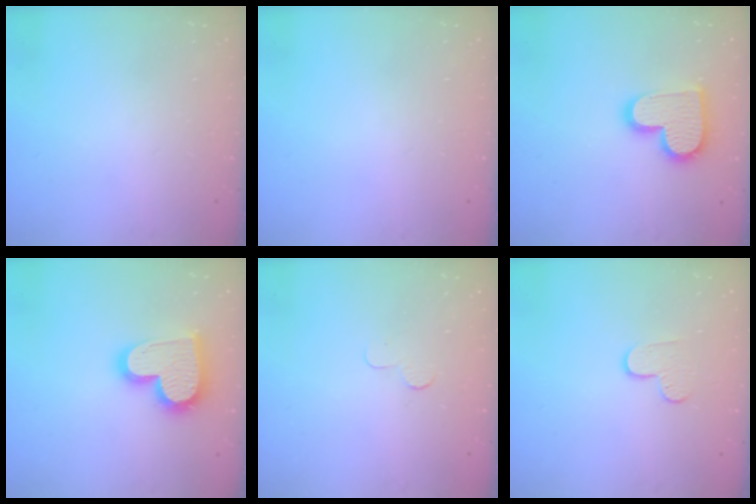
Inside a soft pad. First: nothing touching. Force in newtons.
{"total": 0.0}
{"total": 15.1, "press": 15.0, "slide": 0.9}
{"total": 17.9, "press": 17.8, "slide": 1.3}
{"total": 2.3, "press": 2.3, "slide": 0.2}
{"total": 4.5, "press": 4.5, "slide": 0.4}